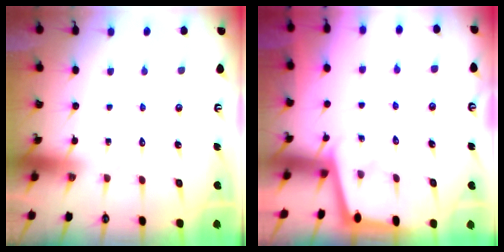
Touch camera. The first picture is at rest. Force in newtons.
{"total": 1.7, "press": 1.7, "slide": 0.2}